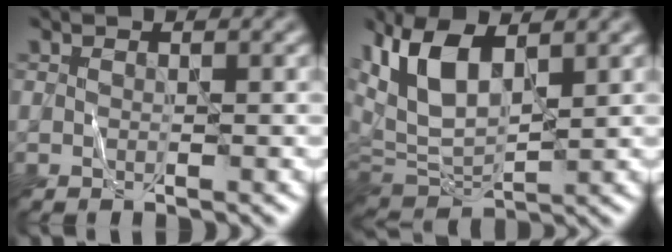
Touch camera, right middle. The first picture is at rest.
{"total": 8.2, "force": [3.7, 3.9, 6.2], "torque": [-0.144, 0.010, 0.065]}